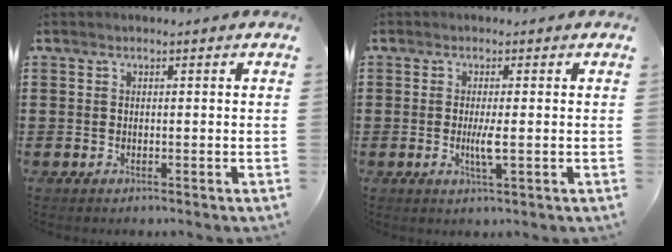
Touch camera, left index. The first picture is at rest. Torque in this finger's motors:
{"motor_torque": [0.69, 0.12, 0.12, 0.08]}